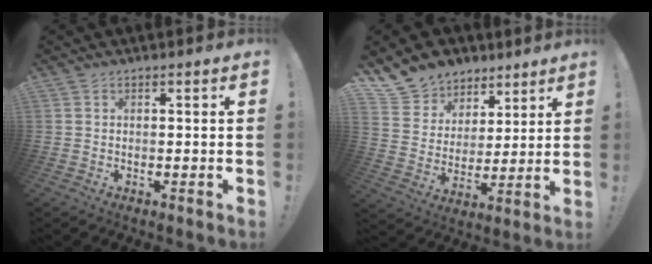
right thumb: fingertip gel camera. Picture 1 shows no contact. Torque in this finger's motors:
{"motor_torque": [0.23, 0.24, 0.11, 0.10, 0.00]}